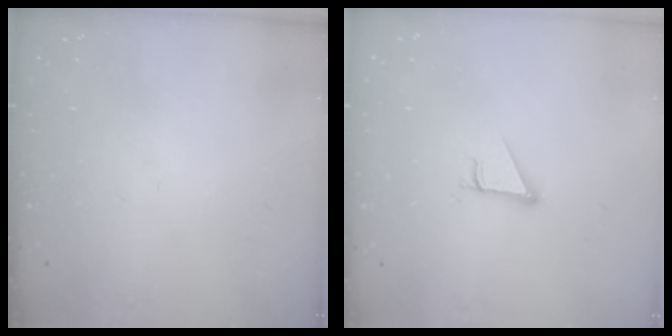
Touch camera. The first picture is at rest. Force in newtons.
{"total": 2.7, "press": 2.7, "slide": 0.3}